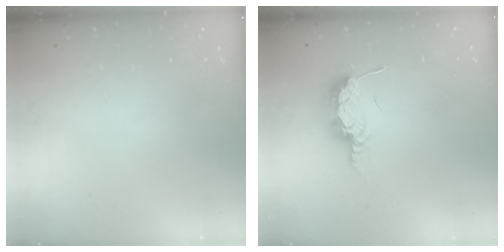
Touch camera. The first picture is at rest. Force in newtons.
{"total": 8.6, "press": 8.1, "slide": 2.7}